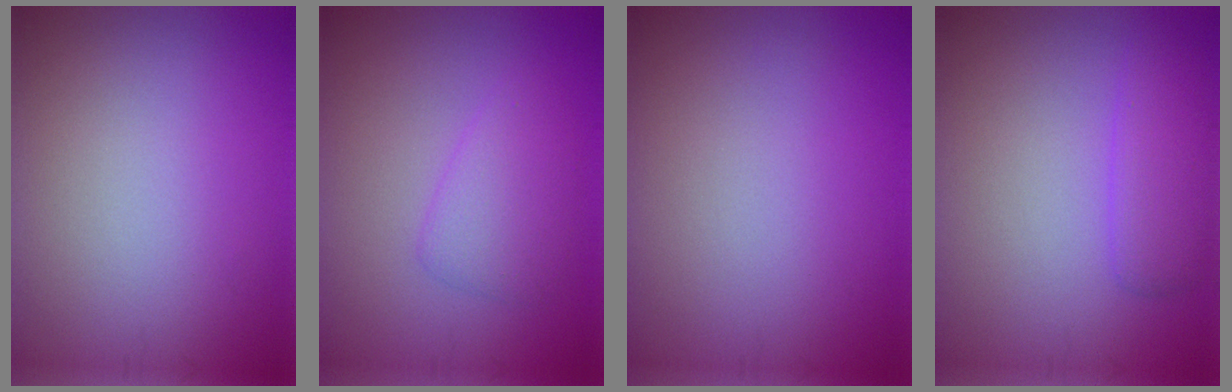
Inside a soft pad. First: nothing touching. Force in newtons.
{"total": 2.6, "press": 2.6, "slide": 0.1}
{"total": 0.0}
{"total": 2.7, "press": 2.7, "slide": 0.1}